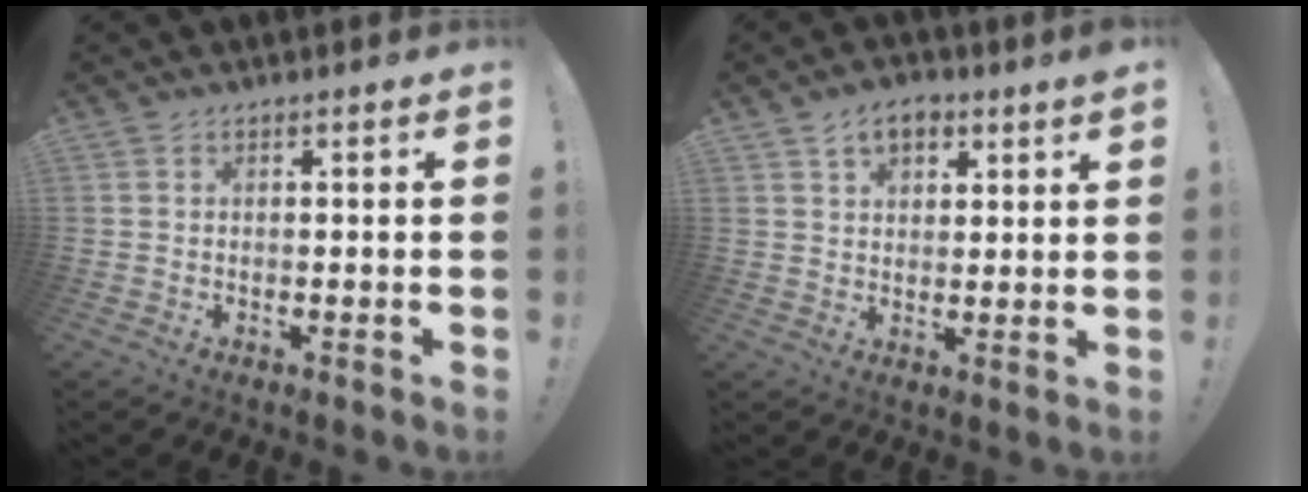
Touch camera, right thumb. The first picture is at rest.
{"total": 6.2, "force": [3.9, 3.1, 3.6], "torque": [-0.052, -0.012, 0.069]}